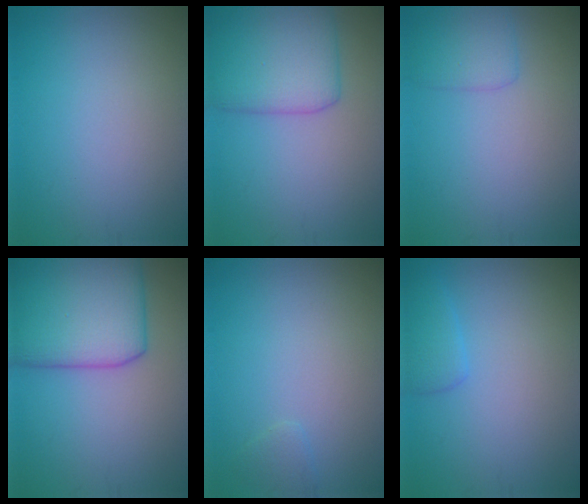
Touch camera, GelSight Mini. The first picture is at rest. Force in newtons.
{"total": 5.7, "press": 5.7, "slide": 0.2}
{"total": 2.3, "press": 2.3, "slide": 0.1}
{"total": 9.7, "press": 9.7, "slide": 0.3}
{"total": 0.8, "press": 0.8, "slide": 0.0}
{"total": 1.8, "press": 1.8, "slide": 0.2}